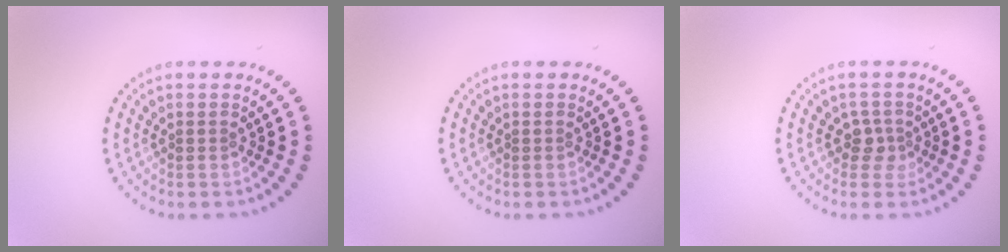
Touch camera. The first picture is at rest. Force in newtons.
{"total": 0.0}
{"total": 1.8, "press": 1.3, "slide": 1.2}